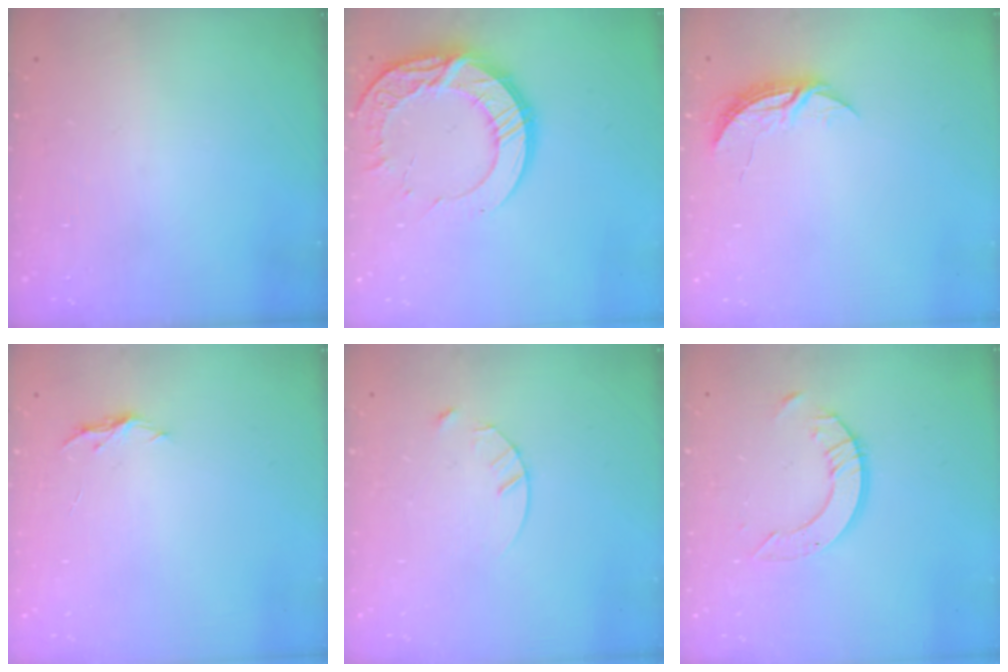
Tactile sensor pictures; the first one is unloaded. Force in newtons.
{"total": 15.6, "press": 15.5, "slide": 1.2}
{"total": 6.2, "press": 6.2, "slide": 0.5}
{"total": 4.0, "press": 4.0, "slide": 0.4}
{"total": 4.1, "press": 4.1, "slide": 0.5}
{"total": 6.9, "press": 6.8, "slide": 0.7}